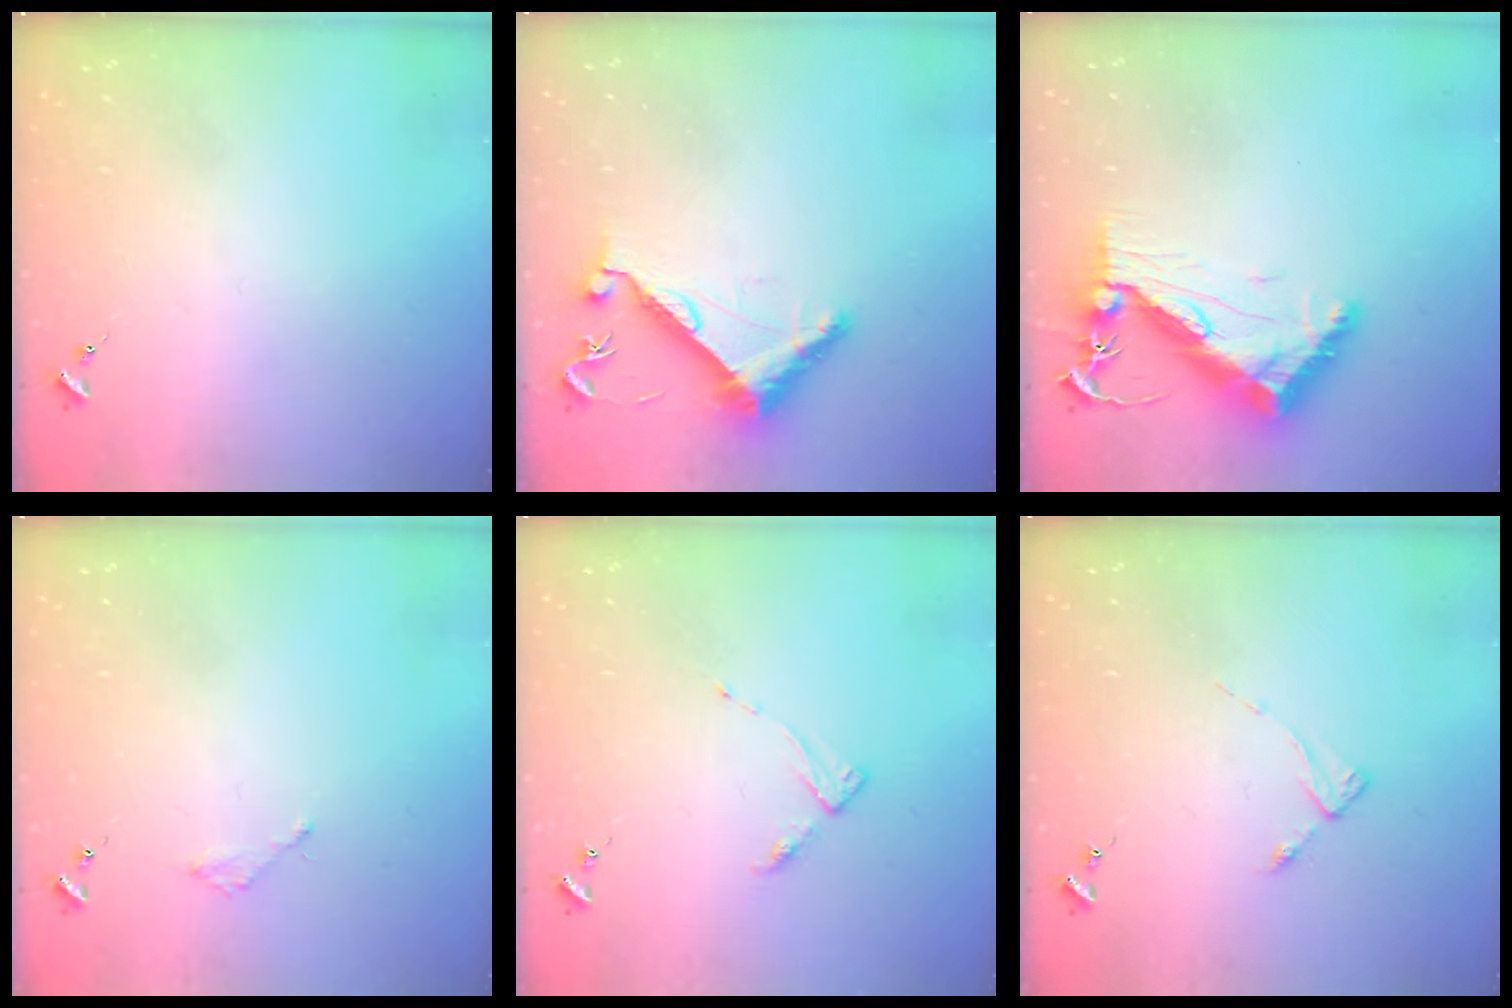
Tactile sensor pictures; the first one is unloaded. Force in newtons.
{"total": 8.6, "press": 8.6, "slide": 0.7}
{"total": 13.5, "press": 13.4, "slide": 1.2}
{"total": 2.0, "press": 2.0, "slide": 0.3}
{"total": 5.0, "press": 4.9, "slide": 0.6}
{"total": 2.7, "press": 2.7, "slide": 0.3}